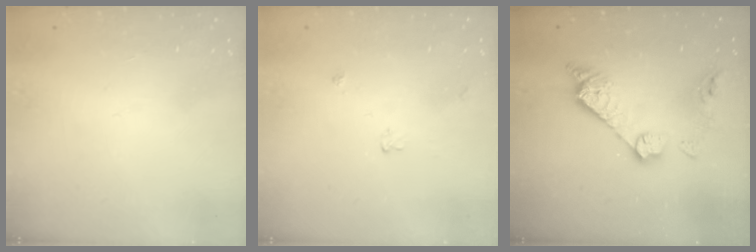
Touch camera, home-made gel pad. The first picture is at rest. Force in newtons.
{"total": 3.6, "press": 3.5, "slide": 0.5}
{"total": 13.3, "press": 13.3, "slide": 1.0}